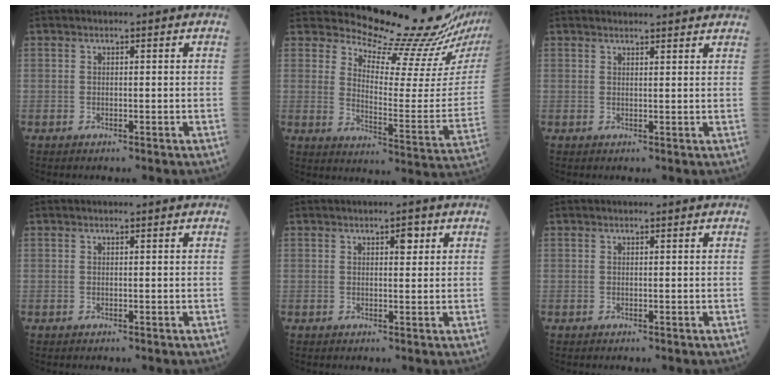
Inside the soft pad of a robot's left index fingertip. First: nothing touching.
{"total": 17.3, "force": [16.5, 0.7, 5.2], "torque": [-0.086, -0.103, 0.213]}
{"total": 7.2, "force": [6.9, 0.9, 1.7], "torque": [-0.016, 0.017, 0.067]}
{"total": 0.0}
{"total": 1.7, "force": [0.9, 0.6, 1.3], "torque": [-0.020, 0.003, 0.012]}
{"total": 0.0}